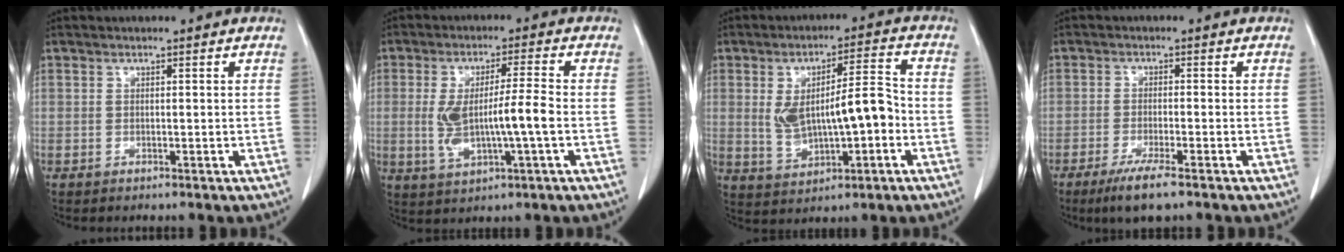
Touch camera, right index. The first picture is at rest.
{"total": 8.8, "force": [-1.0, 0.8, 8.7], "torque": [-0.173, 0.003, -0.014]}
{"total": 10.7, "force": [-0.9, 3.5, 10.1], "torque": [-0.181, 0.020, 0.000]}
{"total": 5.8, "force": [-3.8, 0.3, 4.4], "torque": [-0.082, -0.016, -0.065]}